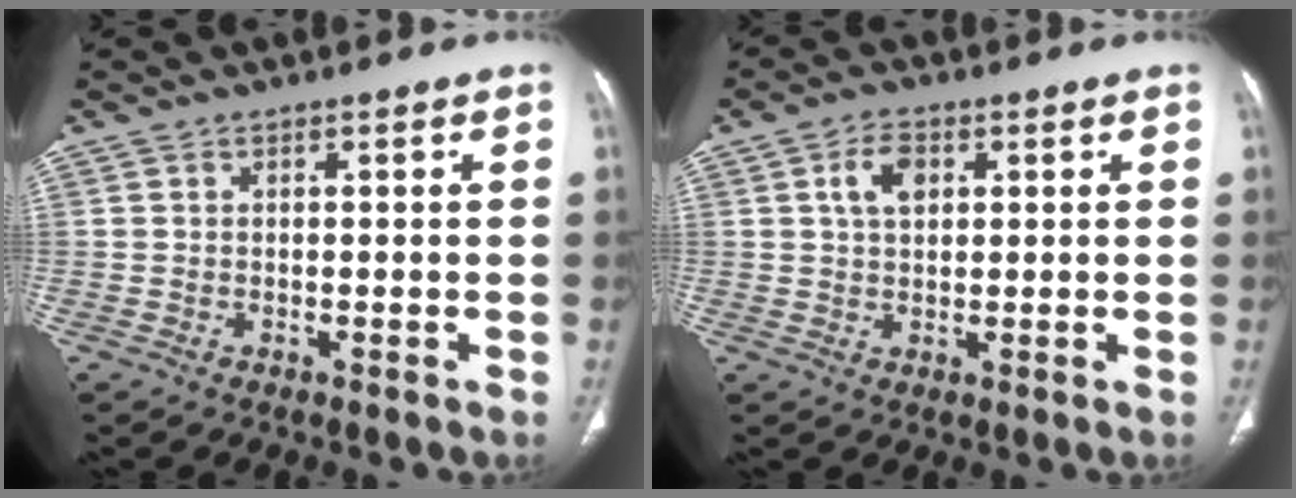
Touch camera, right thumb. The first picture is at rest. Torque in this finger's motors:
{"motor_torque": [0.68, 1.07, 0.14, -0.07, 0.00]}